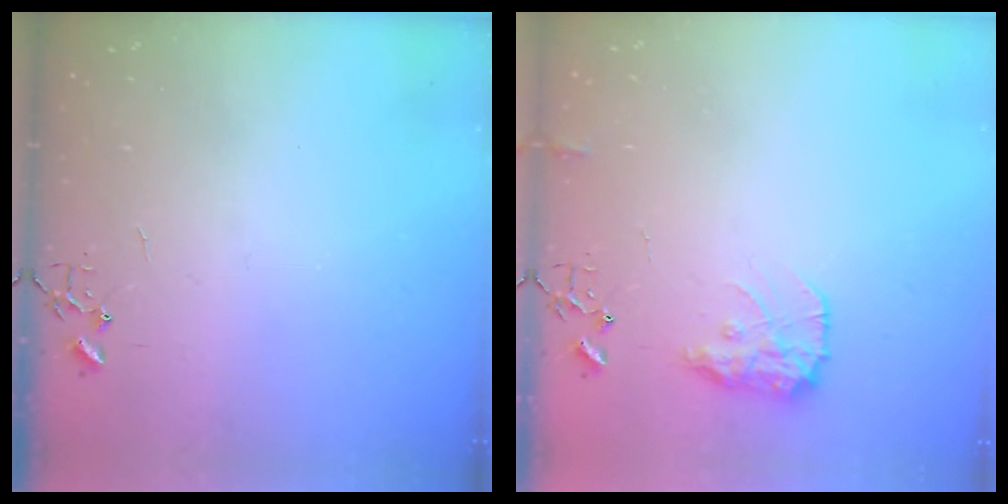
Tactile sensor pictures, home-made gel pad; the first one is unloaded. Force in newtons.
{"total": 10.8, "press": 10.8, "slide": 0.4}